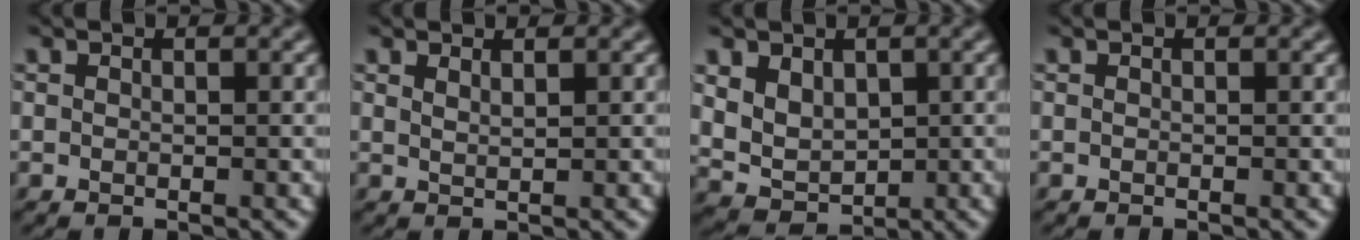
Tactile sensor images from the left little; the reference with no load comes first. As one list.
[{"total": 0.8, "force": [0.7, -0.1, 0.3], "torque": [-0.013, 0.000, 0.015]}, {"total": 3.7, "force": [1.0, 2.9, 2.1], "torque": [-0.051, -0.008, 0.027]}, {"total": 0.0}]